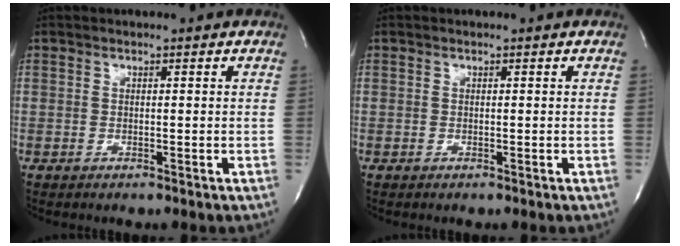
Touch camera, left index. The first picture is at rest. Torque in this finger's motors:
{"motor_torque": [0.00, 0.00, 0.00, 0.00]}